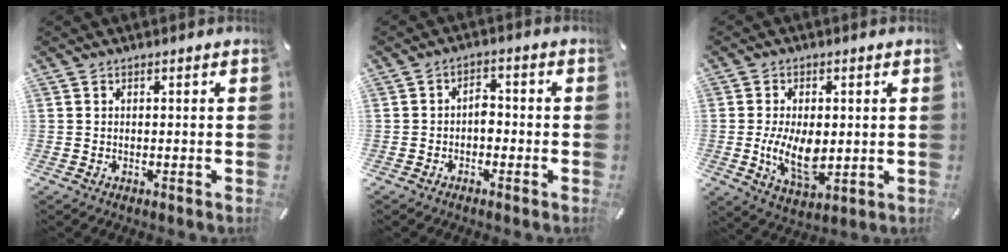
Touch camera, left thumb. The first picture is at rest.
{"total": 3.5, "force": [-1.2, 2.3, 2.3], "torque": [-0.042, 0.013, -0.024]}
{"total": 10.8, "force": [-0.6, 6.3, 8.8], "torque": [-0.170, -0.015, -0.011]}